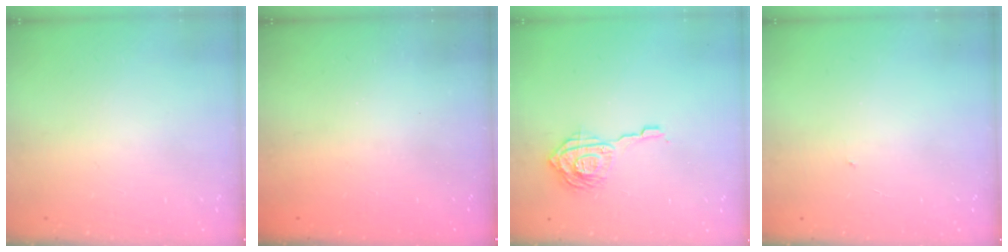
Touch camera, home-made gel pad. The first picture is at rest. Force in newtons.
{"total": 2.5, "press": 2.4, "slide": 0.7}
{"total": 11.2, "press": 11.1, "slide": 0.9}
{"total": 0.6, "press": 0.6, "slide": 0.1}